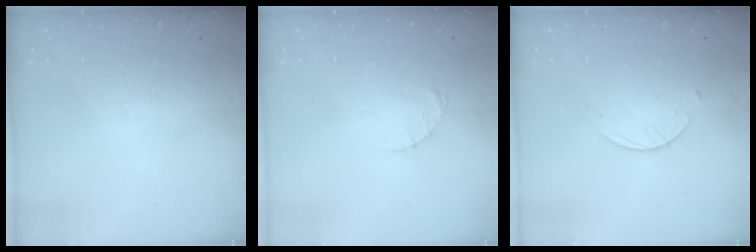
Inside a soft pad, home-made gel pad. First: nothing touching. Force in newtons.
{"total": 1.4, "press": 1.4, "slide": 0.2}
{"total": 2.7, "press": 2.6, "slide": 0.3}